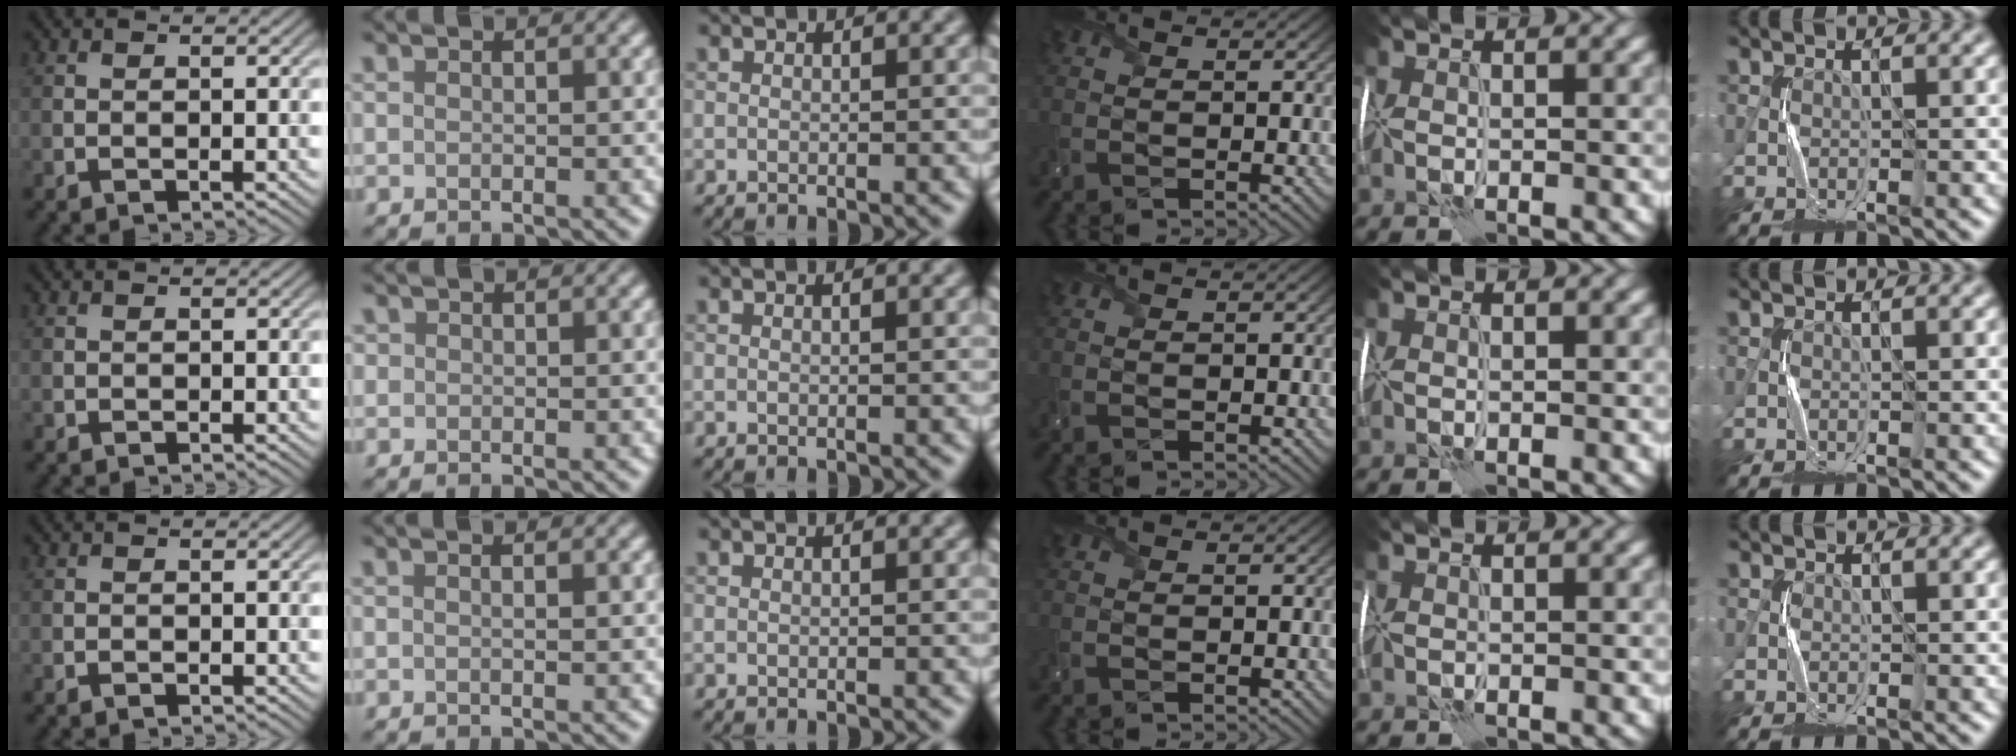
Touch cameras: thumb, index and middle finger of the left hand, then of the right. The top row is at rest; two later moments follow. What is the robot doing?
{"motion": "wrap", "object": "receipt paper"}